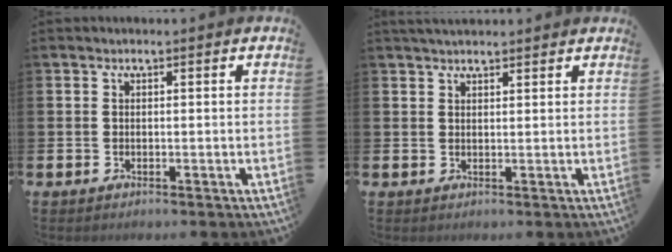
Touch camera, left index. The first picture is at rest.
{"total": 2.2, "force": [2.1, 0.4, 0.4], "torque": [-0.002, -0.005, 0.037]}